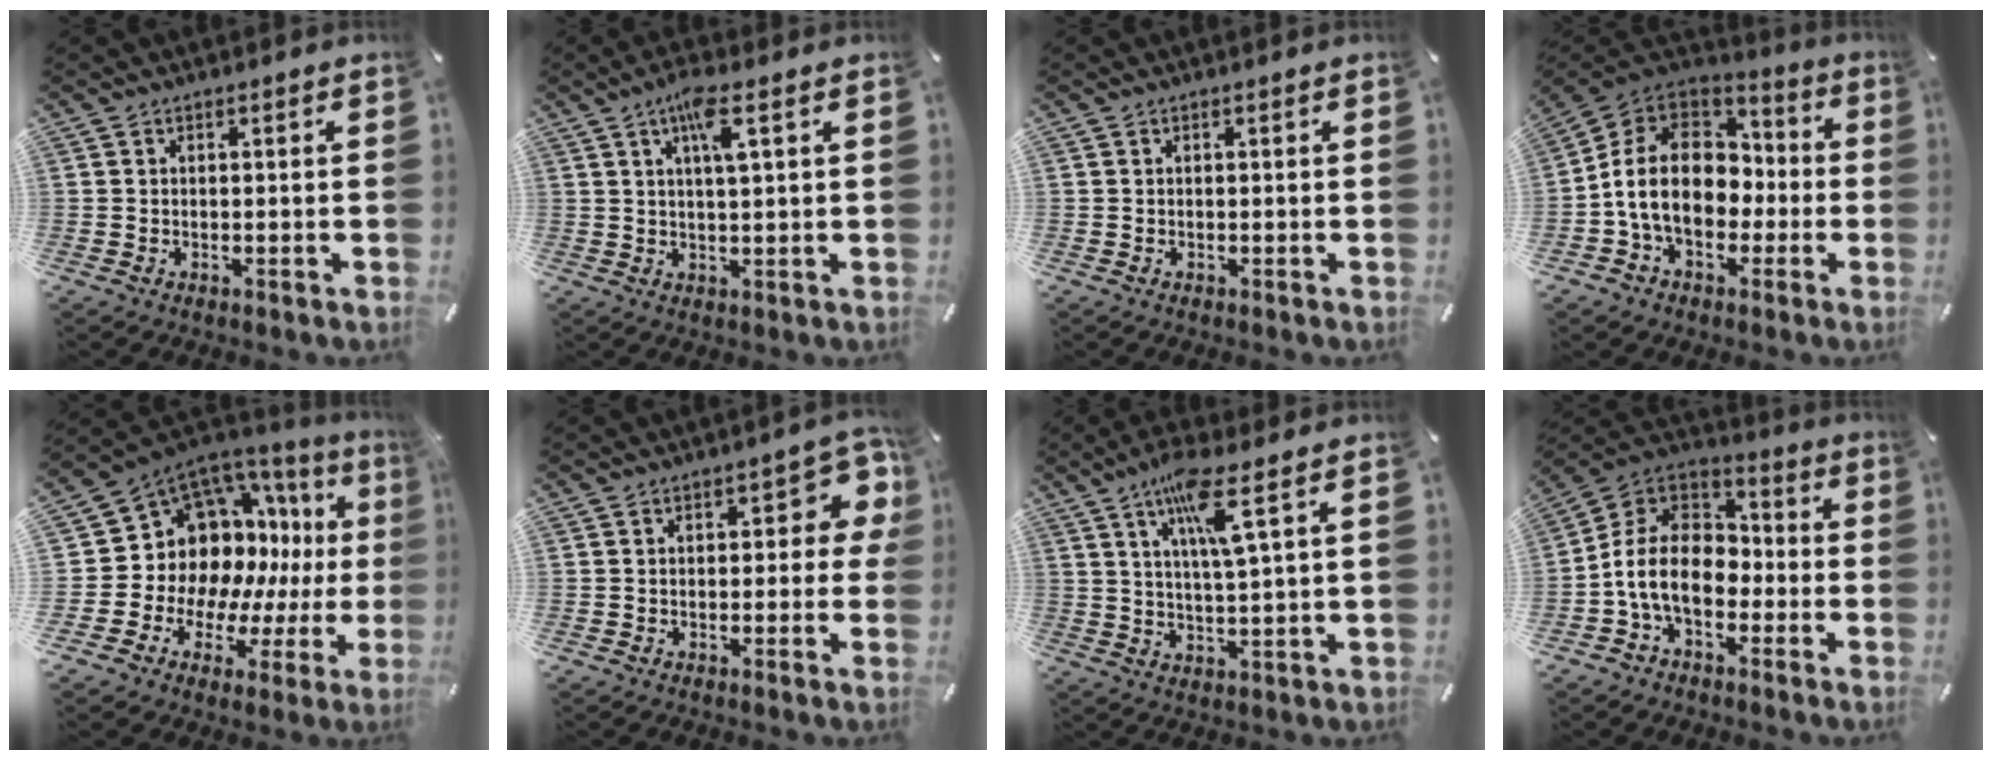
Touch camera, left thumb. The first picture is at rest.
{"total": 6.3, "force": [2.8, 1.1, 5.6], "torque": [-0.107, 0.002, 0.043]}
{"total": 0.0}
{"total": 15.1, "force": [-2.4, 12.0, 8.9], "torque": [-0.181, 0.025, -0.040]}
{"total": 14.7, "force": [4.5, 12.6, 6.2], "torque": [-0.088, -0.074, 0.108]}
{"total": 8.5, "force": [1.7, 4.4, 7.1], "torque": [-0.075, -0.005, 0.024]}
{"total": 9.7, "force": [4.6, 0.8, 8.5], "torque": [-0.159, -0.002, 0.073]}
{"total": 12.9, "force": [-4.6, 9.2, 7.7], "torque": [-0.178, 0.022, -0.090]}